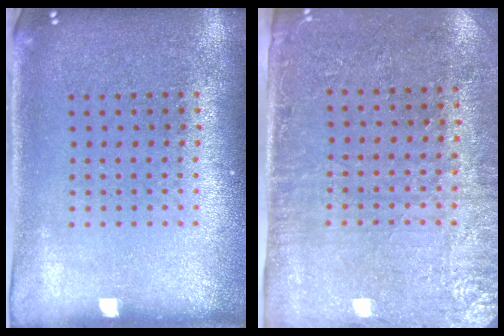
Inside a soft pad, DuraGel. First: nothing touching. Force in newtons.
{"total": 2.8, "press": 2.4, "slide": 1.4}